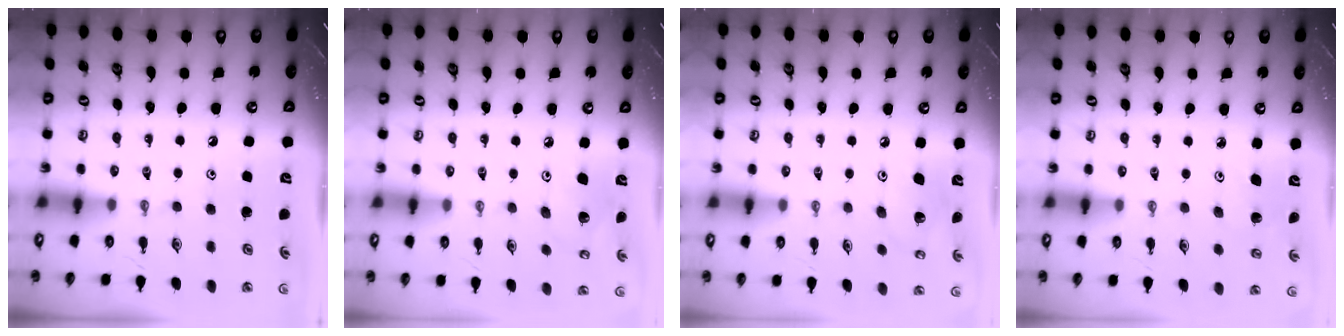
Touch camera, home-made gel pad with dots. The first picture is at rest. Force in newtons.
{"total": 7.2, "press": 7.1, "slide": 1.1}
{"total": 9.6, "press": 9.4, "slide": 1.9}
{"total": 3.8, "press": 3.8, "slide": 0.3}